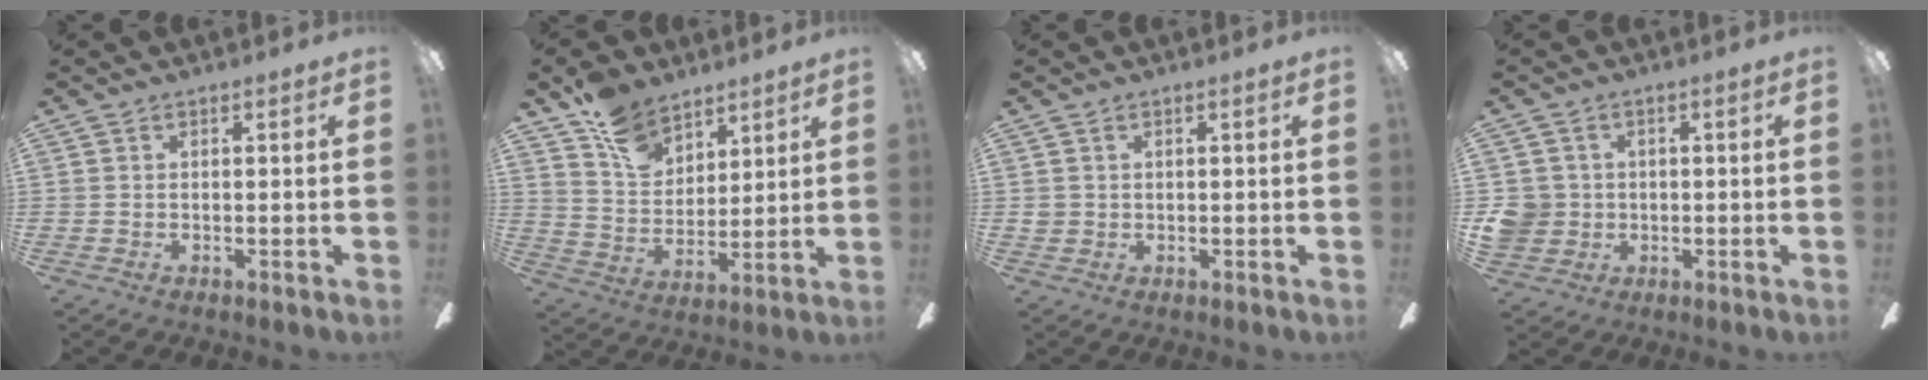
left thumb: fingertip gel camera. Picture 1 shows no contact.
{"total": 11.9, "force": [8.6, 7.1, 4.1], "torque": [-0.083, -0.041, 0.167]}
{"total": 1.5, "force": [0.5, 1.4, 0.3], "torque": [-0.008, 0.003, 0.008]}
{"total": 5.9, "force": [0.2, 5.8, 1.3], "torque": [-0.042, 0.007, 0.004]}